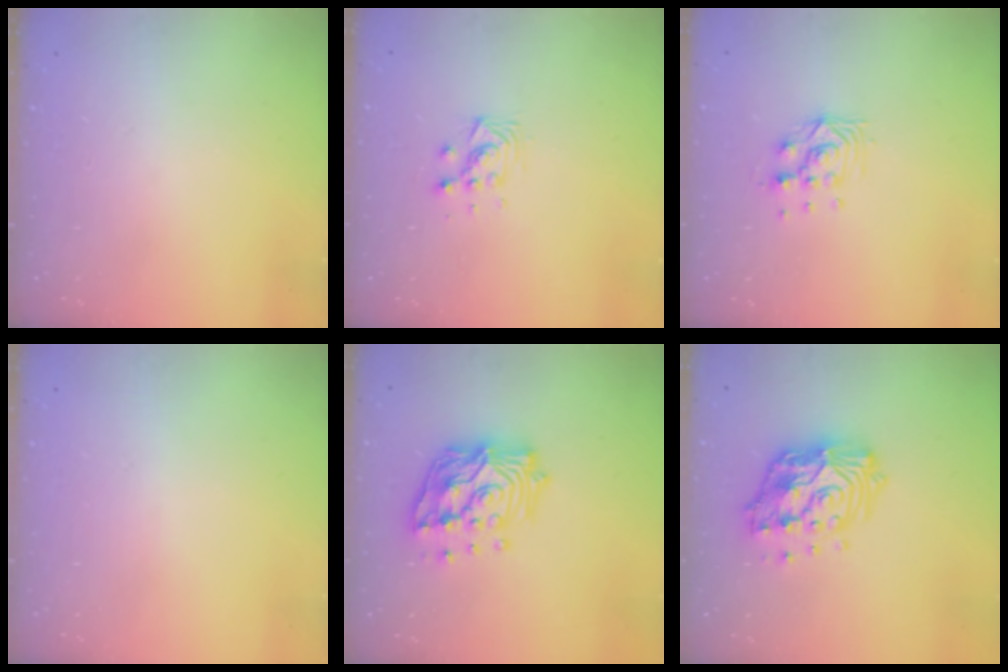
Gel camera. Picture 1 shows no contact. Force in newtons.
{"total": 6.1, "press": 6.1, "slide": 0.5}
{"total": 8.8, "press": 8.8, "slide": 0.7}
{"total": 0.0}
{"total": 18.1, "press": 17.9, "slide": 2.6}
{"total": 15.3, "press": 15.3, "slide": 1.2}